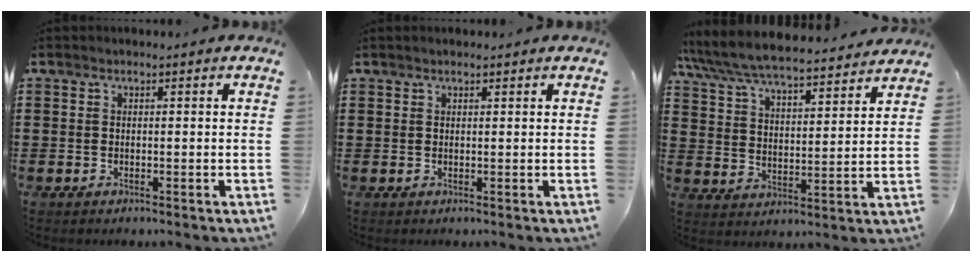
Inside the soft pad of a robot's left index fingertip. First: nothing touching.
{"total": 0.7, "force": [0.6, 0.1, 0.5], "torque": [-0.010, 0.001, 0.011]}
{"total": 6.6, "force": [6.3, 0.5, 1.7], "torque": [-0.061, -0.042, 0.107]}